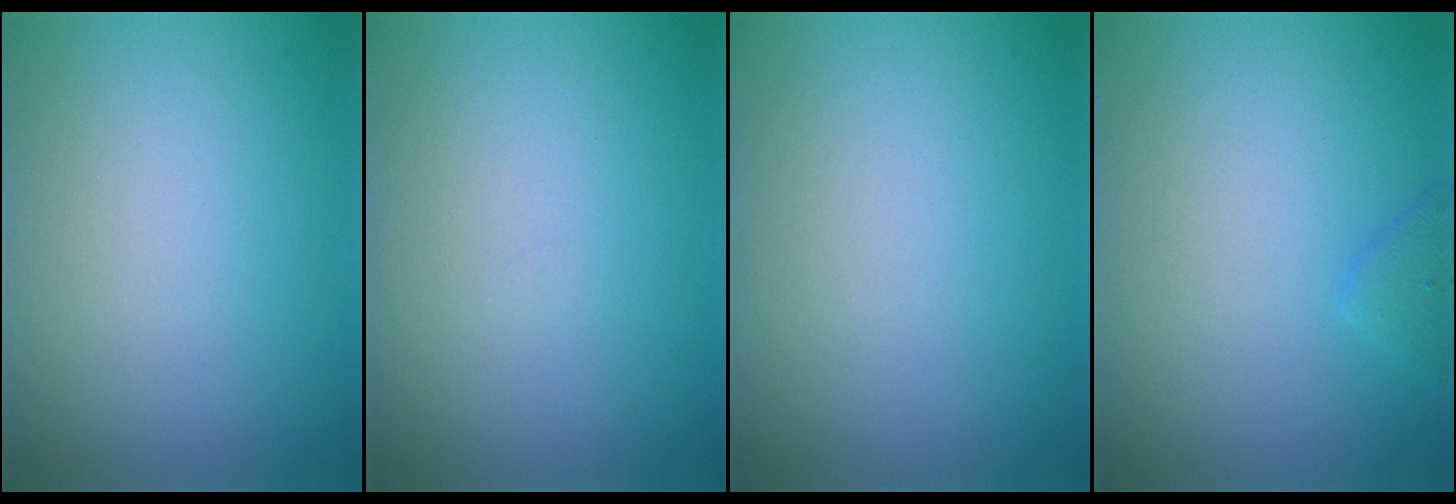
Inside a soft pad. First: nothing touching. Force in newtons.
{"total": 0.0}
{"total": 0.0}
{"total": 1.2, "press": 1.2, "slide": 0.1}